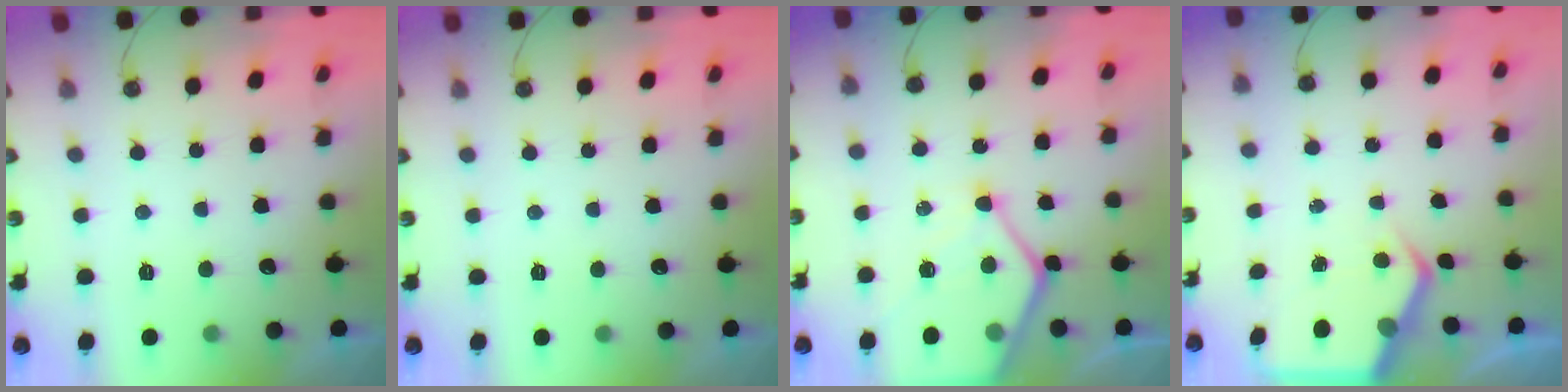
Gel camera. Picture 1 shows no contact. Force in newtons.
{"total": 0.0}
{"total": 12.2, "press": 12.1, "slide": 1.1}
{"total": 4.9, "press": 4.8, "slide": 0.6}